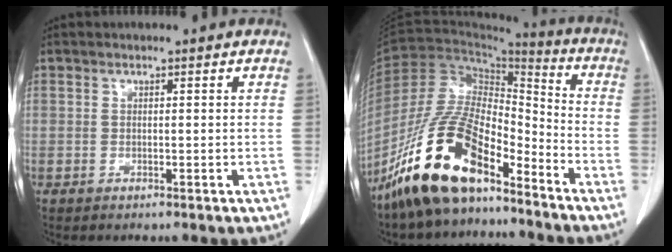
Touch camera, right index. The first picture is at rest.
{"total": 16.6, "force": [-11.7, 5.7, 10.4], "torque": [-0.200, 0.014, -0.215]}